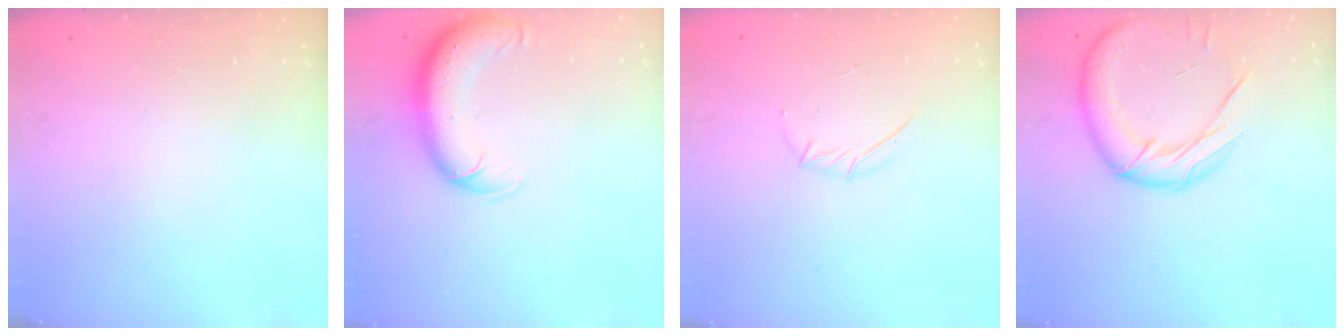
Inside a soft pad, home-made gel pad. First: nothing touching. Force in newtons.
{"total": 11.0, "press": 10.6, "slide": 2.8}
{"total": 4.0, "press": 4.0, "slide": 0.7}
{"total": 18.4, "press": 18.2, "slide": 2.8}